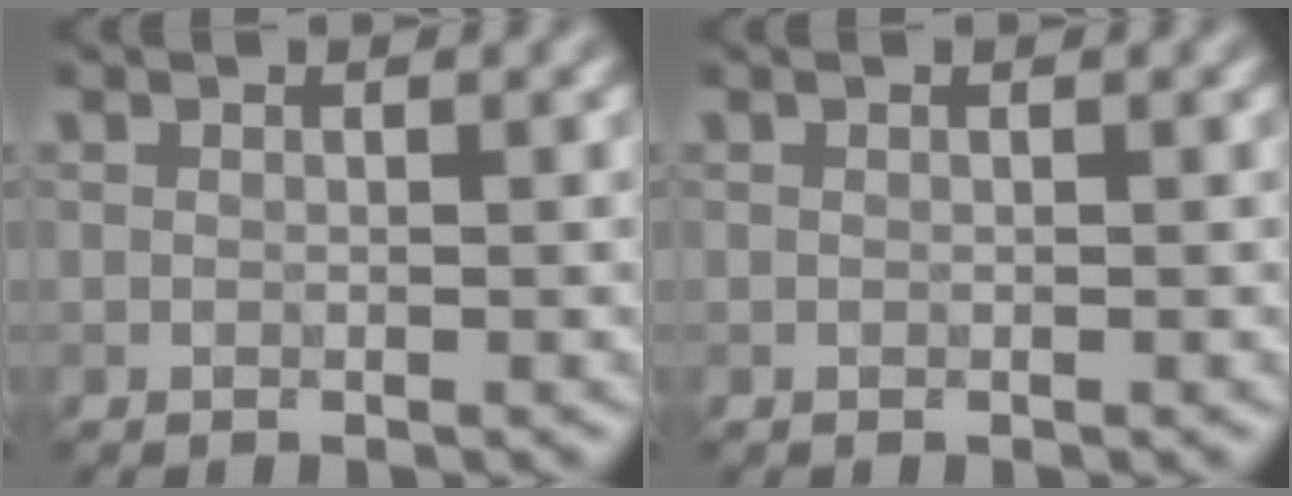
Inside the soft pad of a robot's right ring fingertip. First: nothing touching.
{"total": 0.0}